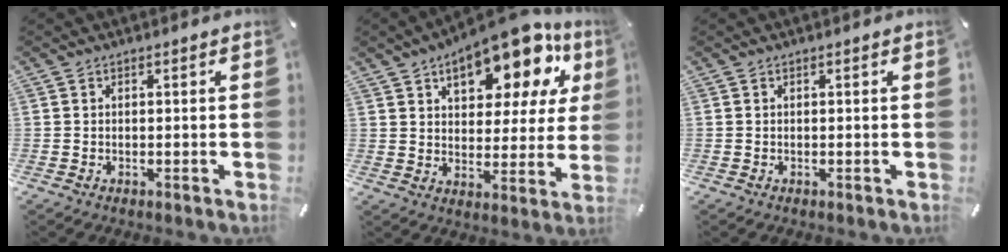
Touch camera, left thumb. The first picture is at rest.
{"total": 18.2, "force": [11.4, 8.5, 11.2], "torque": [-0.158, -0.068, 0.187]}
{"total": 0.0}